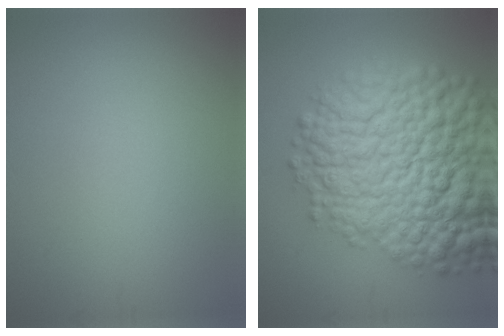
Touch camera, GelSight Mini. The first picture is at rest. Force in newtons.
{"total": 15.4, "press": 15.4, "slide": 0.6}